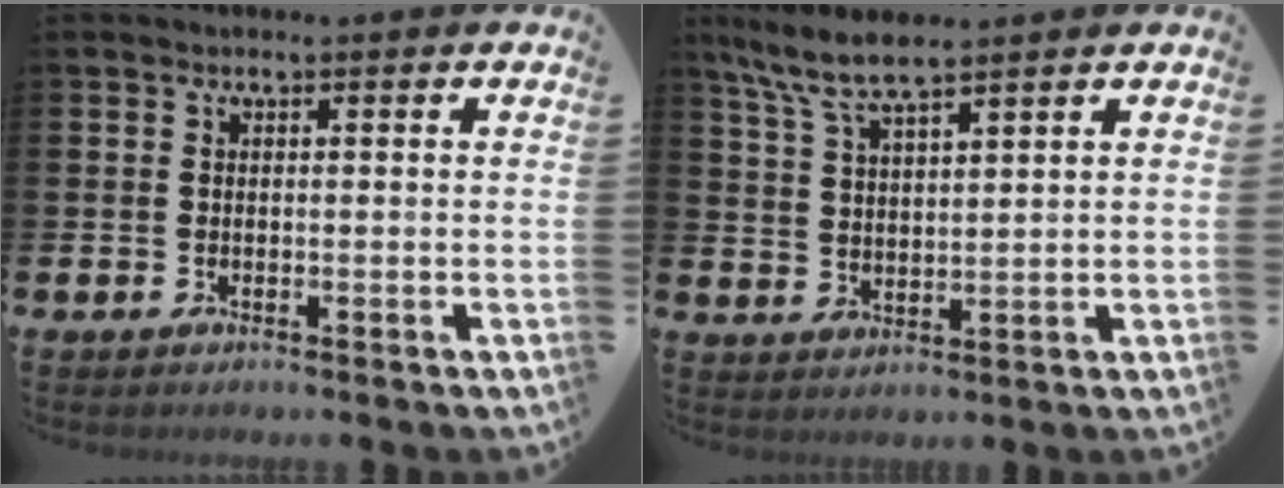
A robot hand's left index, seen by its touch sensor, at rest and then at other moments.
{"total": 6.9, "force": [6.0, 1.0, 3.3], "torque": [-0.086, -0.014, 0.109]}